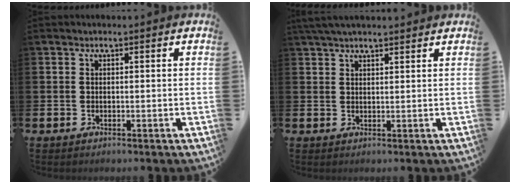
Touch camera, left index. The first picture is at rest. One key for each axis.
{"total": 3.3, "fx": 2.9, "fy": 0.6, "fz": 1.3, "tx": -0.027, "ty": -0.003, "tz": 0.054}